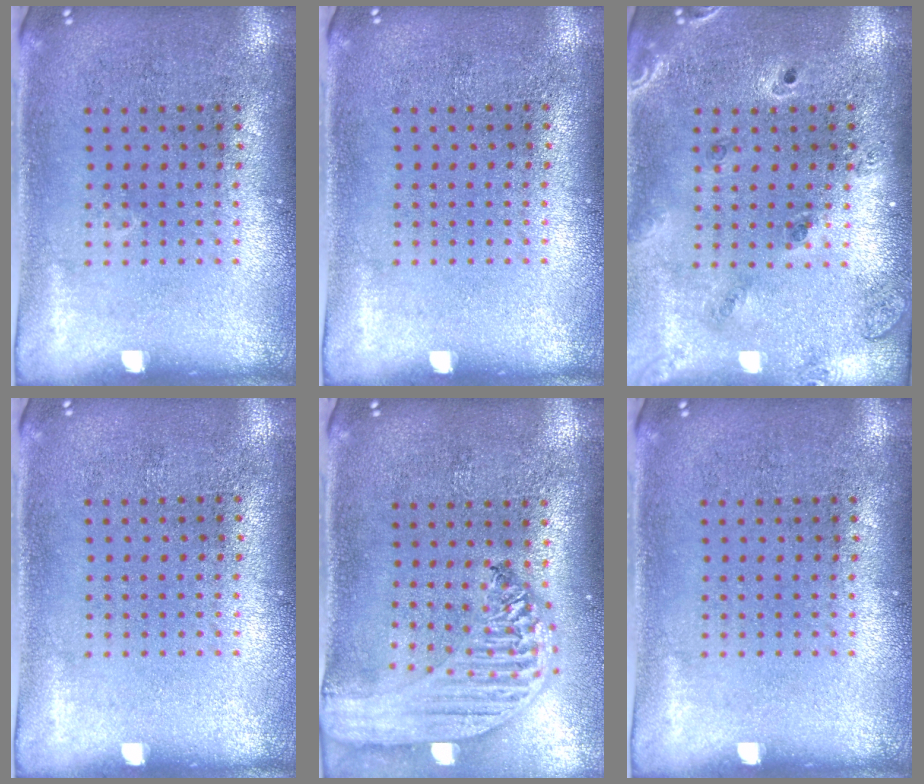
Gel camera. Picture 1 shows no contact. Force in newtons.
{"total": 0.0}
{"total": 1.3, "press": 1.3, "slide": 0.5}
{"total": 0.0}
{"total": 2.8, "press": 2.2, "slide": 1.6}
{"total": 0.0}